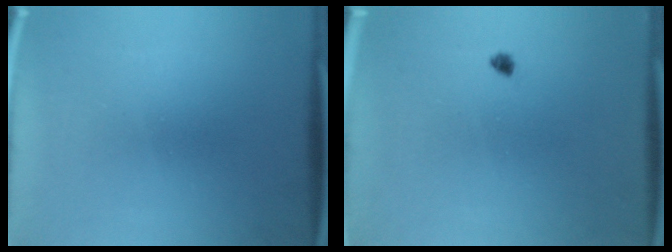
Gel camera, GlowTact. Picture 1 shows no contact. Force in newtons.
{"total": 0.9}